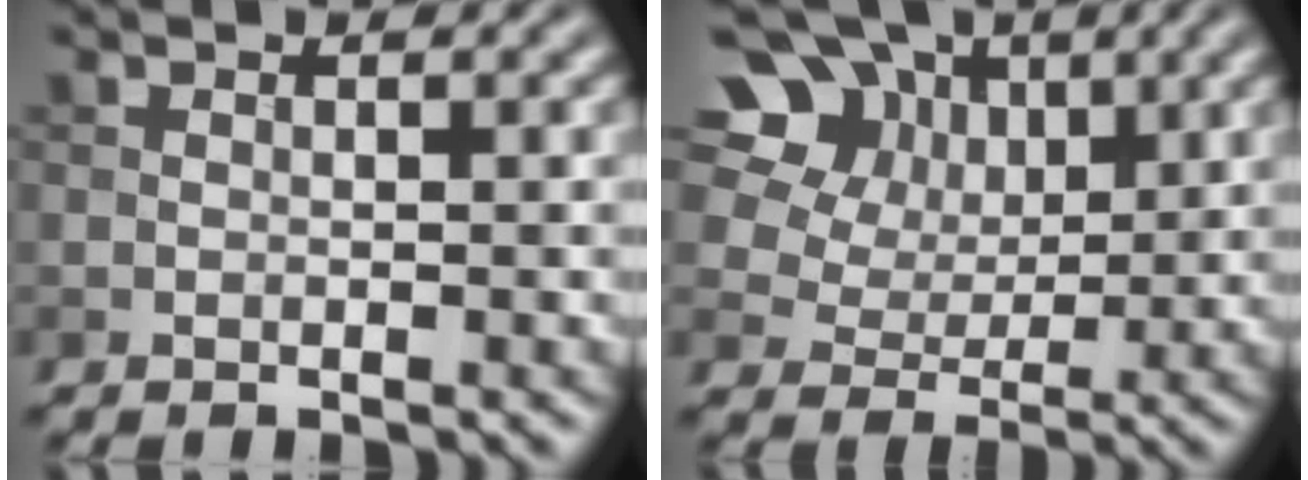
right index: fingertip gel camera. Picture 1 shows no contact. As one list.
[{"total": 17.3, "force": [8.5, 12.6, 8.1], "torque": [-0.206, 0.047, 0.165]}]